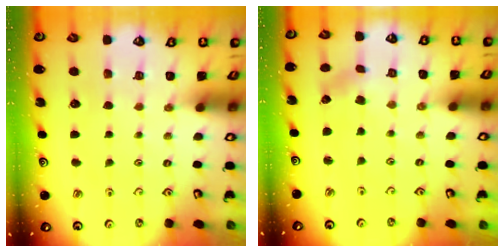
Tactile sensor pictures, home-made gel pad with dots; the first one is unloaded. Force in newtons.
{"total": 2.9, "press": 2.9, "slide": 0.4}